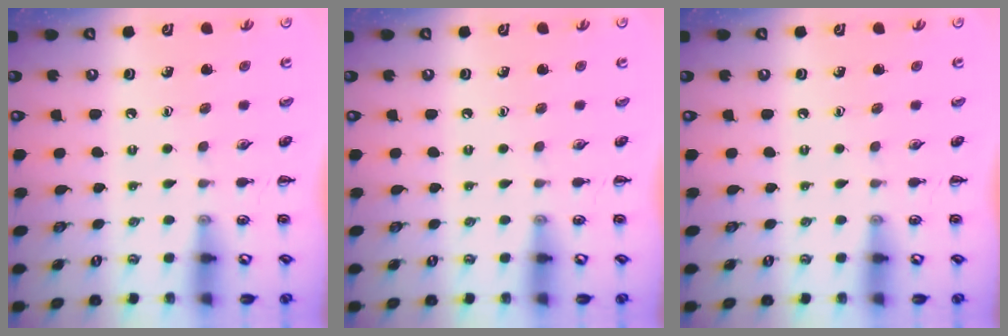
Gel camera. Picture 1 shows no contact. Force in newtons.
{"total": 0.0}
{"total": 0.0}